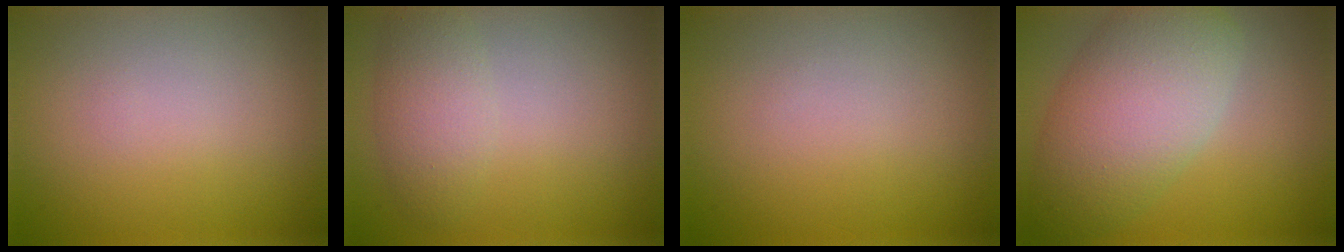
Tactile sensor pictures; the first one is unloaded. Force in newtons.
{"total": 2.7, "press": 2.7, "slide": 0.2}
{"total": 0.0}
{"total": 7.8, "press": 7.8, "slide": 0.3}